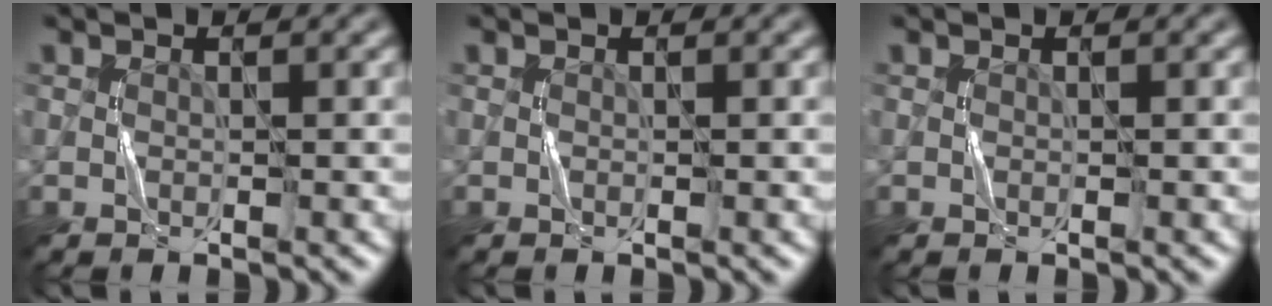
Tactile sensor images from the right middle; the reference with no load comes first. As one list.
[{"total": 0.0}, {"total": 0.0}]